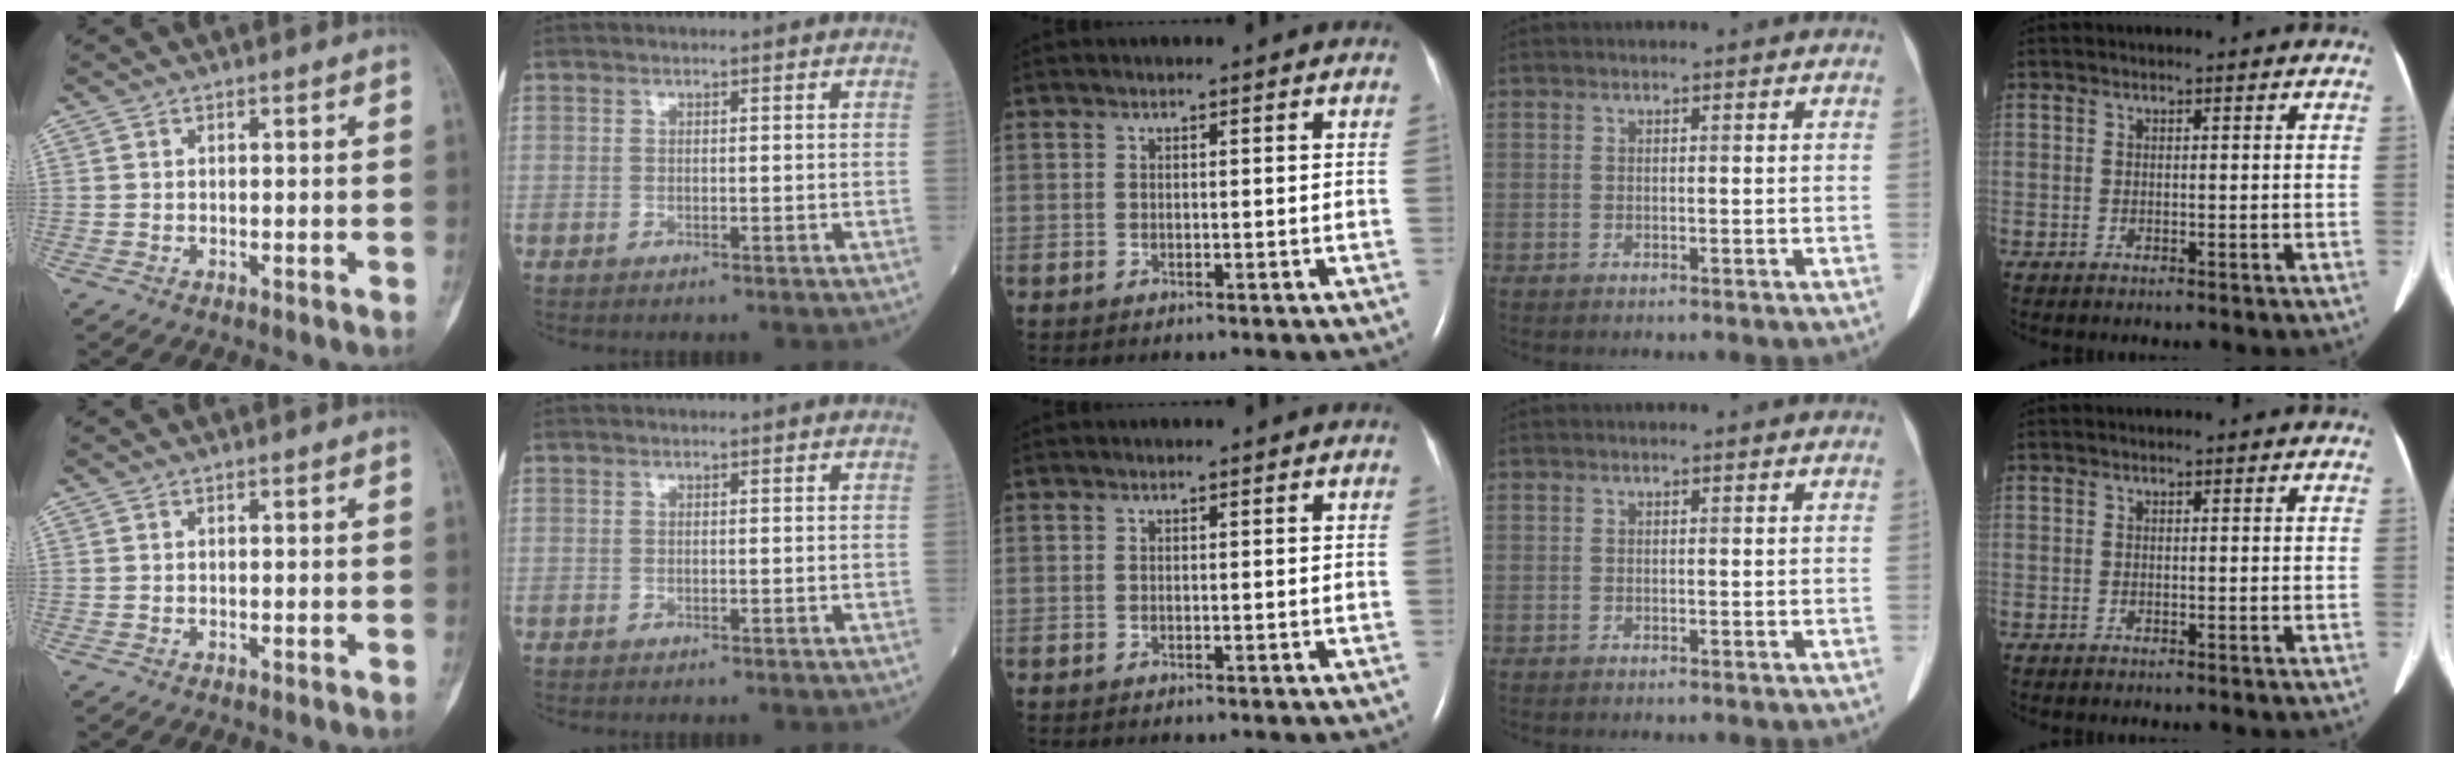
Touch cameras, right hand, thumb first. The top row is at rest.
{}